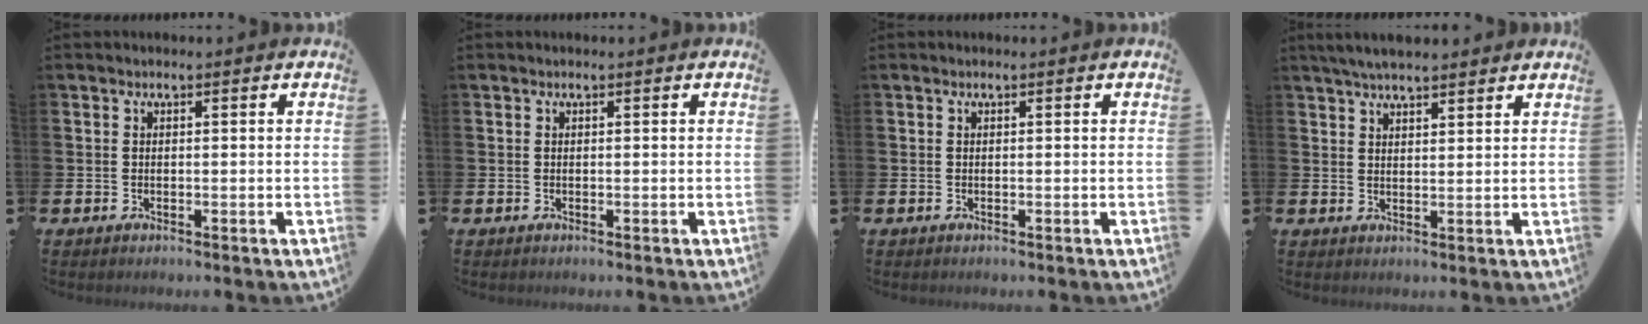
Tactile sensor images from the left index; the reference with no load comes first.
{"total": 0.0}
{"total": 0.0}
{"total": 4.2, "force": [4.0, 0.6, 1.4], "torque": [-0.029, -0.009, 0.071]}